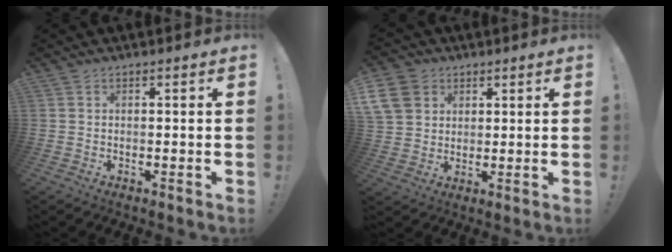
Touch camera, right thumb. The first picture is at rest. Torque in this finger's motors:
{"motor_torque": [-0.82, 1.27, 0.51, 0.89, 0.07]}